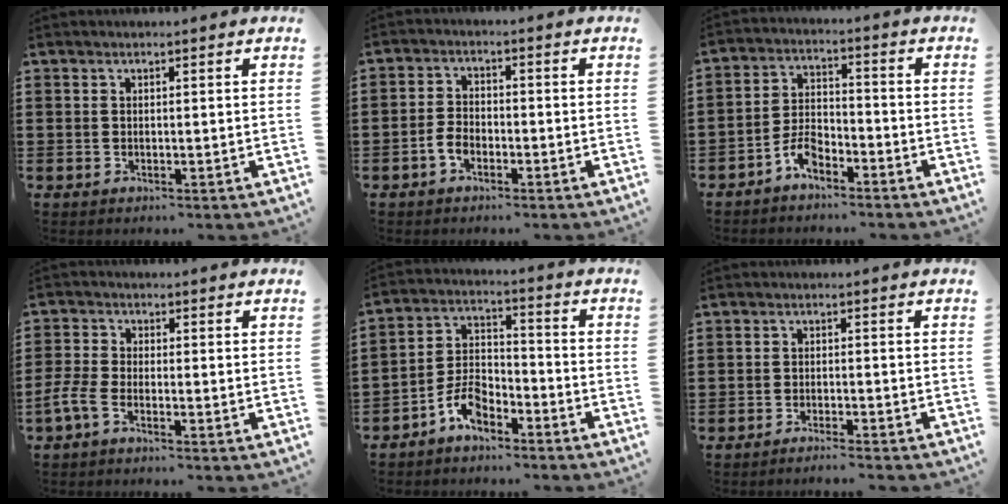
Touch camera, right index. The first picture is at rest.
{"total": 3.2, "force": [-1.6, 1.7, 2.1], "torque": [-0.052, 0.000, -0.036]}
{"total": 4.7, "force": [-3.6, 2.0, 2.2], "torque": [-0.053, 0.008, -0.073]}
{"total": 3.2, "force": [-2.1, 0.8, 2.2], "torque": [-0.066, -0.006, -0.046]}
{"total": 6.1, "force": [-4.5, 2.9, 2.8], "torque": [-0.068, 0.014, -0.090]}
{"total": 2.1, "force": [-2.0, -0.5, 0.2], "torque": [-0.003, 0.001, -0.040]}